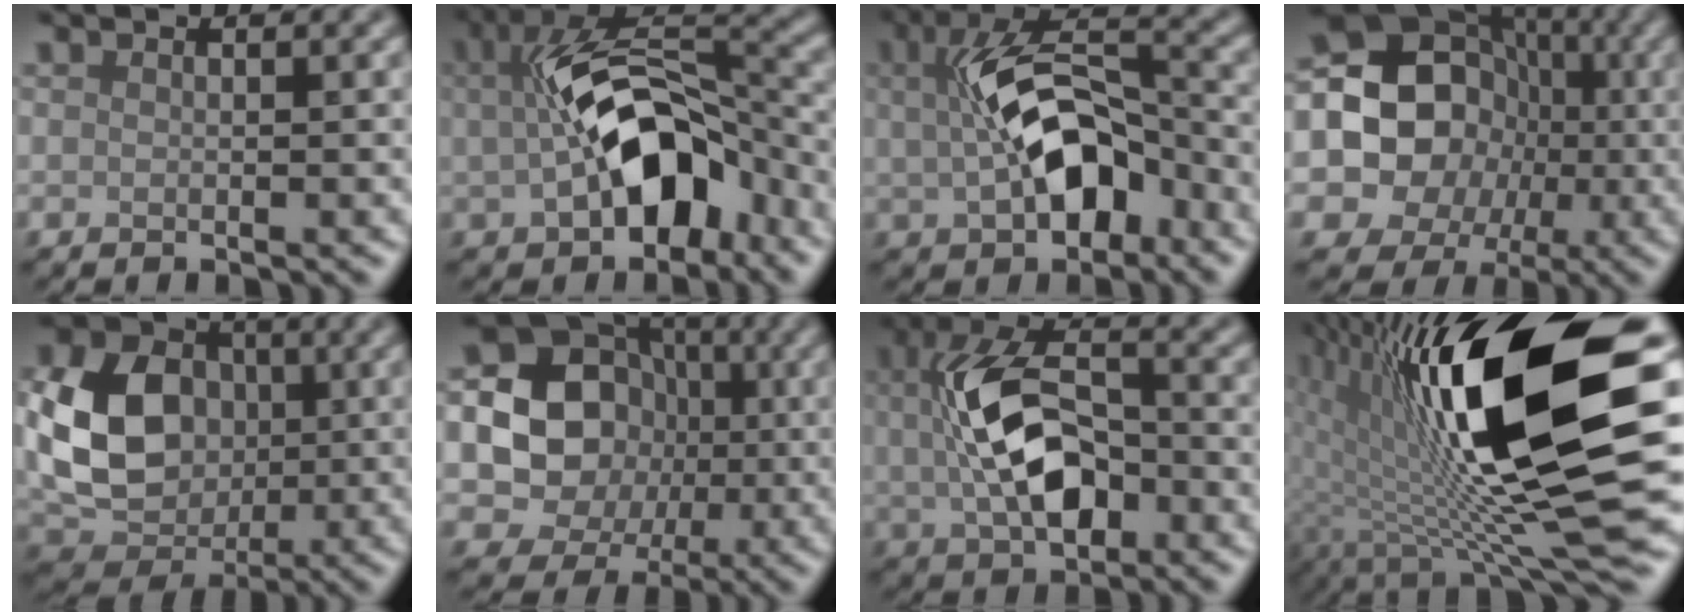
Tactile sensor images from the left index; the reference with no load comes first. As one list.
[{"total": 10.4, "force": [-1.2, 5.7, 8.6], "torque": [-0.142, 0.011, -0.018]}, {"total": 8.8, "force": [-0.3, 4.6, 7.5], "torque": [-0.134, 0.006, -0.006]}, {"total": 13.9, "force": [-0.7, 12.3, 6.4], "torque": [-0.099, 0.016, -0.042]}, {"total": 9.4, "force": [0.1, 7.5, 5.7], "torque": [-0.128, -0.003, 0.001]}, {"total": 11.6, "force": [0.7, 10.1, 5.6], "torque": [-0.077, 0.016, -0.015]}, {"total": 8.3, "force": [0.0, 4.7, 6.9], "torque": [-0.140, 0.006, -0.004]}, {"total": 17.5, "force": [2.3, 5.6, 16.4], "torque": [-0.270, -0.019, 0.041]}]